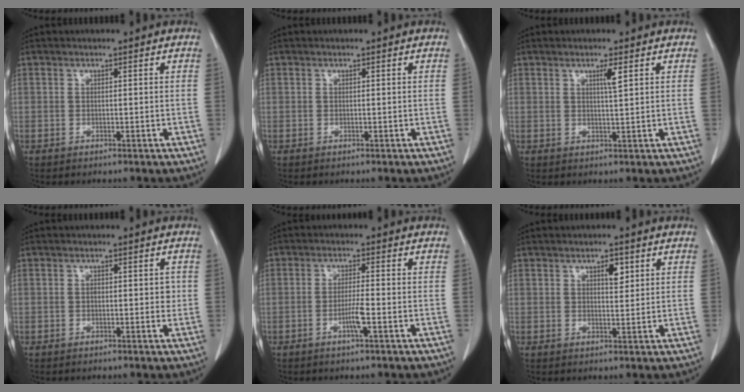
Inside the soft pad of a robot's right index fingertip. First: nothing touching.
{"total": 0.0}
{"total": 2.2, "force": [1.1, -0.2, 2.0], "torque": [-0.036, -0.003, 0.018]}
{"total": 2.1, "force": [0.0, 1.2, 1.8], "torque": [-0.023, 0.003, -0.001]}
{"total": 3.3, "force": [-1.3, -0.2, 3.0], "torque": [-0.057, -0.004, -0.027]}
{"total": 2.7, "force": [1.3, 1.1, 2.1], "torque": [-0.032, -0.002, 0.020]}